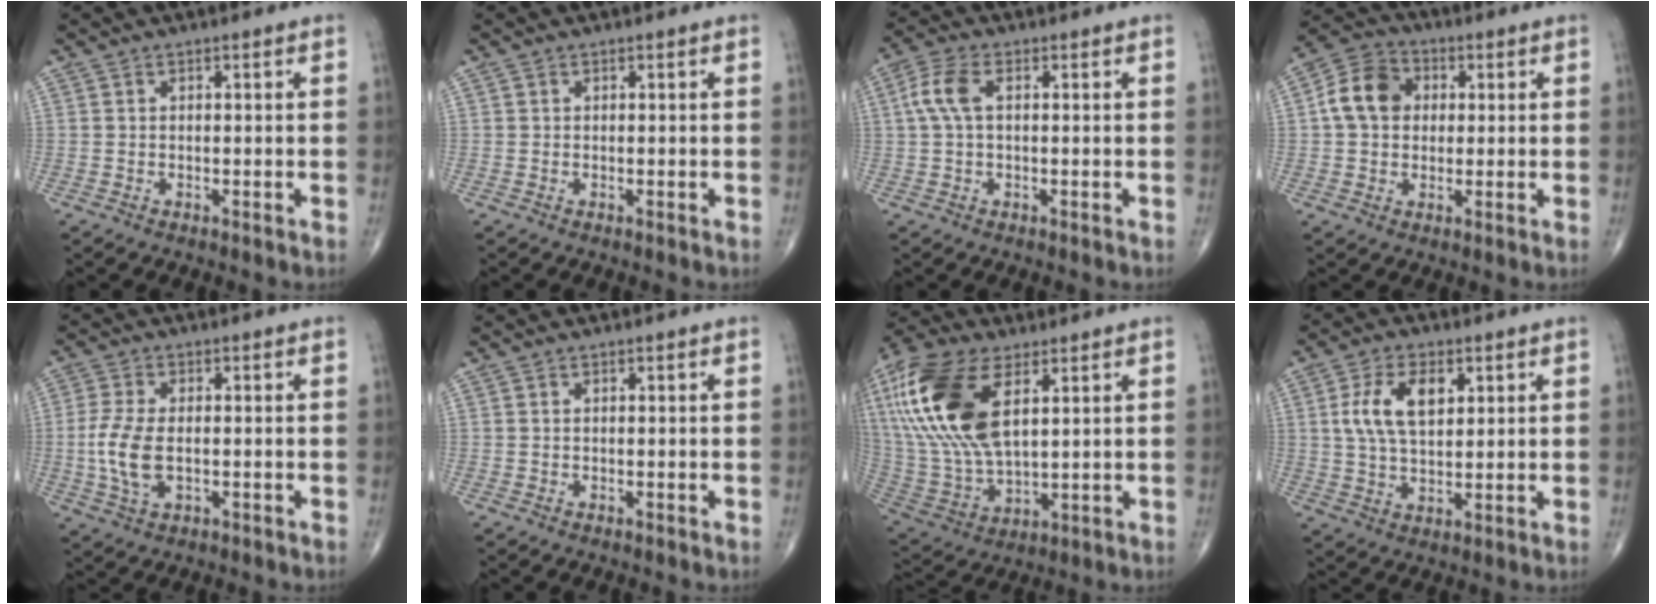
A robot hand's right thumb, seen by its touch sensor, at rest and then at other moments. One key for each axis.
{"total": 0.0}
{"total": 5.7, "fx": 1.0, "fy": 3.0, "fz": 4.8, "tx": -0.122, "ty": 0.018, "tz": 0.017}
{"total": 9.7, "fx": 1.3, "fy": 7.8, "fz": 5.6, "tx": -0.089, "ty": 0.018, "tz": 0.011}
{"total": 8.0, "fx": -0.9, "fy": 4.3, "fz": 6.7, "tx": -0.151, "ty": -0.001, "tz": -0.017}
{"total": 0.0}
{"total": 23.5, "fx": 7.9, "fy": 11.8, "fz": 18.8, "tx": -0.414, "ty": -0.015, "tz": 0.151}
{"total": 10.0, "fx": 2.8, "fy": 5.6, "fz": 7.8, "tx": -0.140, "ty": -0.003, "tz": 0.053}